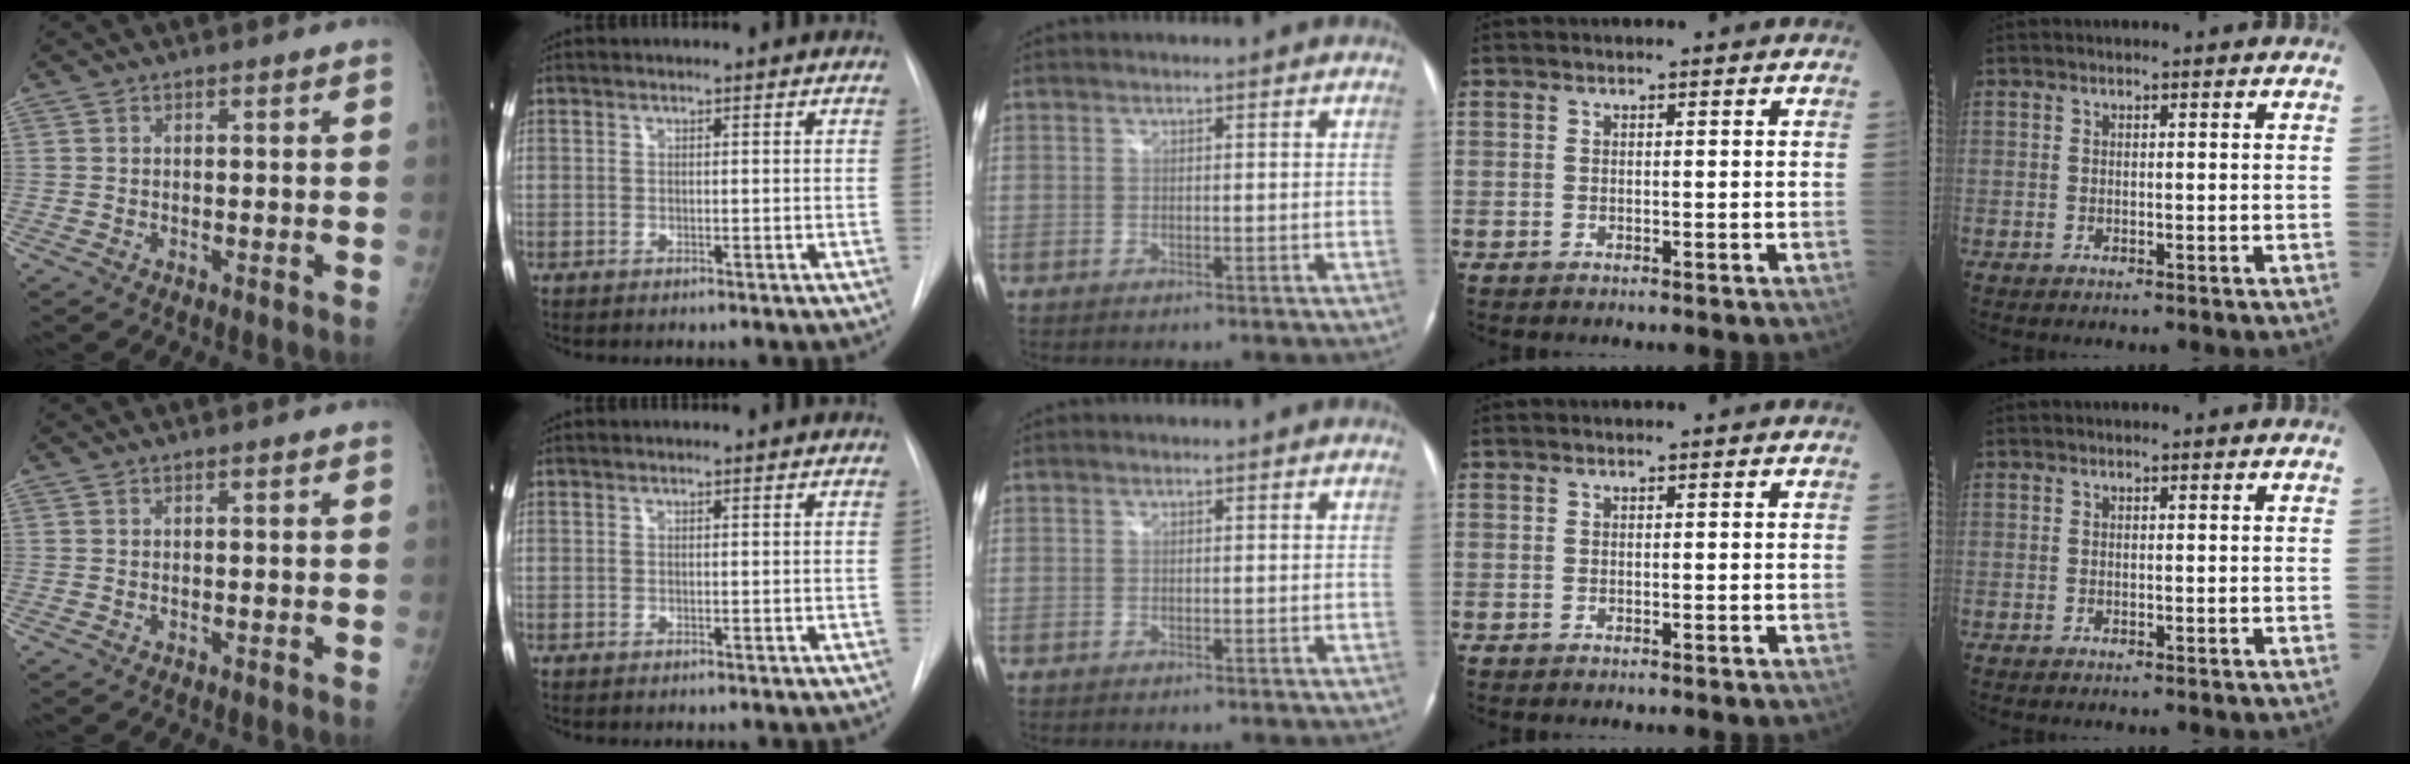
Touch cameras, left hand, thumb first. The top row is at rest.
{}